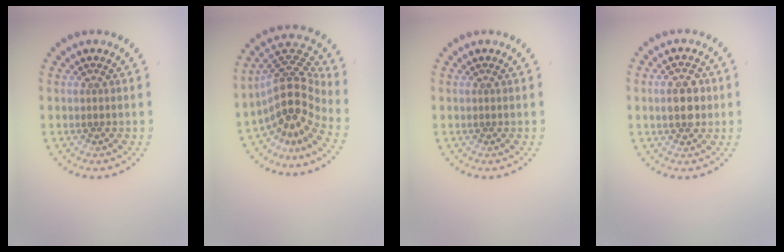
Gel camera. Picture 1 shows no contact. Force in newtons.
{"total": 5.0, "press": 3.6, "slide": 3.6}
{"total": 0.0}
{"total": 3.0, "press": 3.0, "slide": 0.1}